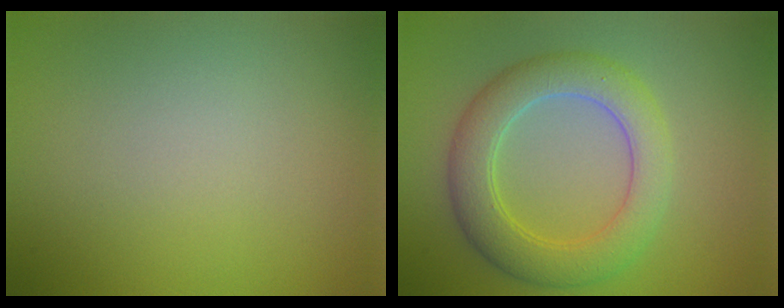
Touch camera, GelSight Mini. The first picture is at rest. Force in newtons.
{"total": 5.5, "press": 5.5, "slide": 0.1}